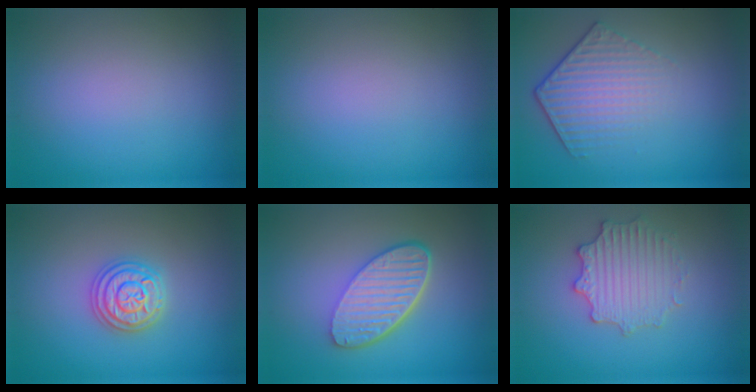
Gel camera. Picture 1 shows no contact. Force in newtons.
{"total": 0.0}
{"total": 4.5, "press": 3.2, "slide": 3.1}
{"total": 3.6, "press": 3.6, "slide": 0.5}
{"total": 6.2, "press": 4.4, "slide": 4.3}
{"total": 3.0, "press": 2.9, "slide": 0.8}